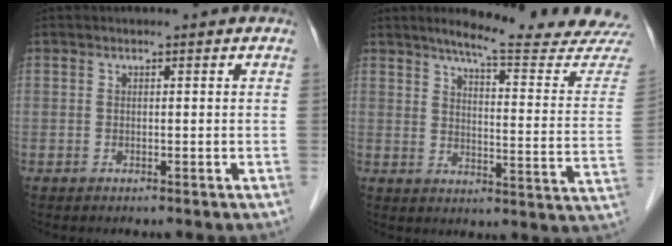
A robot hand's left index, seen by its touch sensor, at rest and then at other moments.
{"total": 18.4, "force": [17.1, -0.6, 6.7], "torque": [-0.091, -0.099, 0.198]}